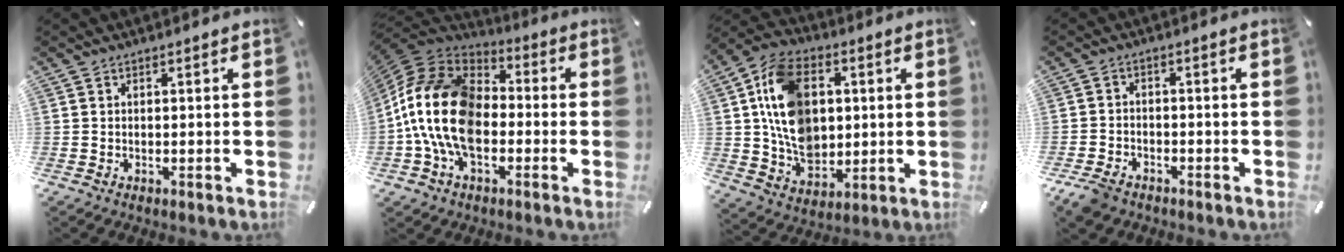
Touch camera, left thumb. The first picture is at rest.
{"total": 19.0, "force": [-3.9, 12.9, 13.4], "torque": [-0.291, 0.035, -0.074]}
{"total": 17.1, "force": [2.4, 12.8, 11.2], "torque": [-0.229, 0.008, 0.049]}
{"total": 4.3, "force": [-3.3, 2.4, 1.3], "torque": [-0.047, 0.010, -0.068]}